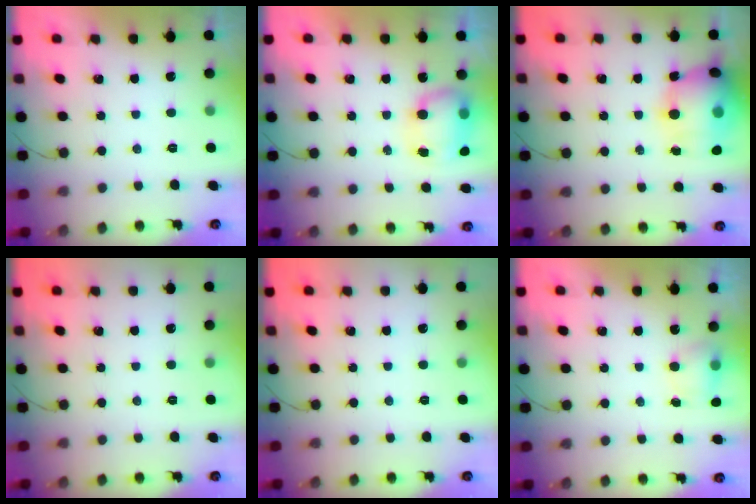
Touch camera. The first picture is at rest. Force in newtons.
{"total": 8.6, "press": 8.4, "slide": 1.6}
{"total": 18.4, "press": 16.7, "slide": 7.8}
{"total": 0.0}
{"total": 0.0}
{"total": 5.2, "press": 5.1, "slide": 1.1}